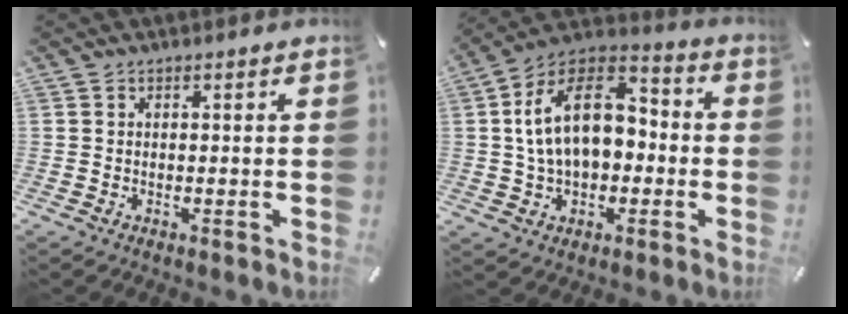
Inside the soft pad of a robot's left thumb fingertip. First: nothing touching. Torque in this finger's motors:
{"motor_torque": [1.98, 3.03, 1.53, -0.27, 0.24]}